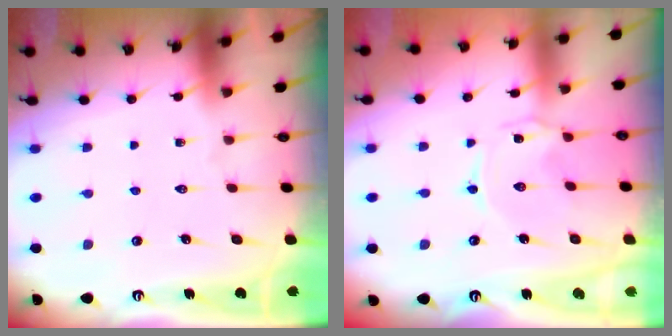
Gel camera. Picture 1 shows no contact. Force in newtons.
{"total": 0.8, "press": 0.8, "slide": 0.3}